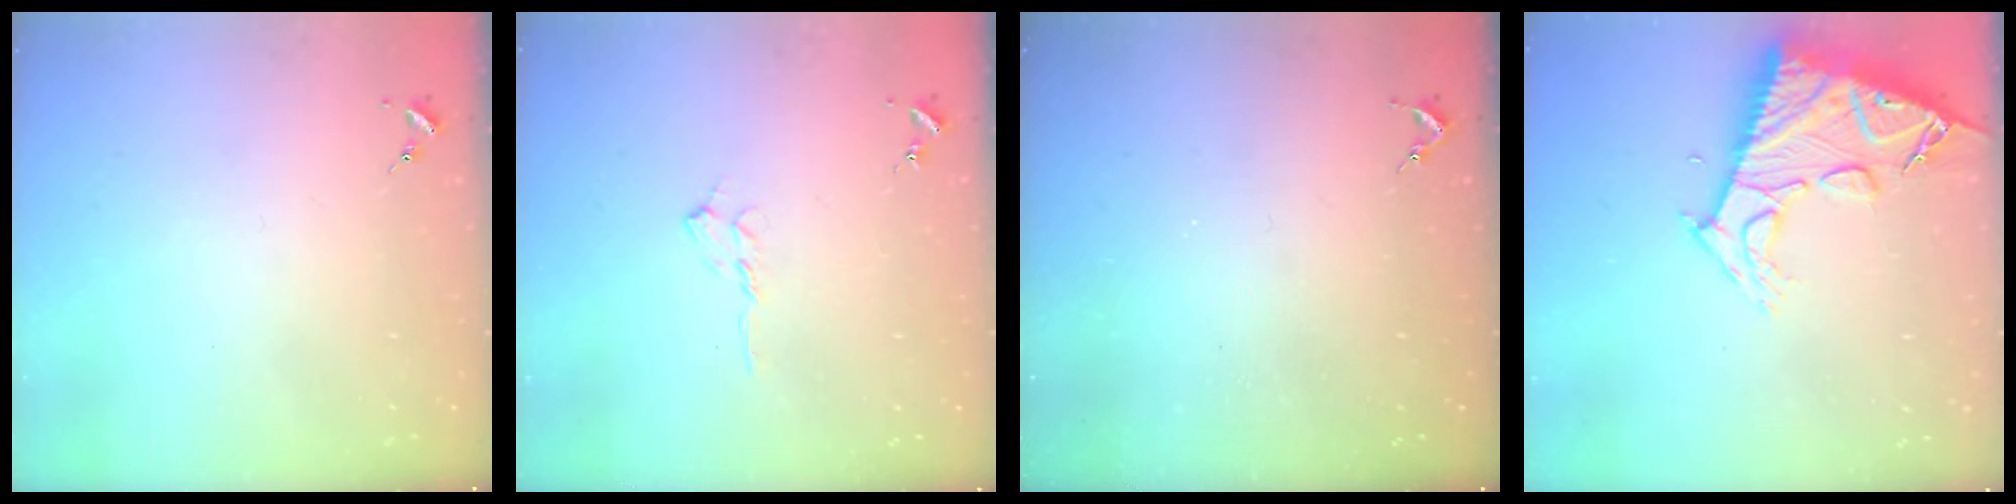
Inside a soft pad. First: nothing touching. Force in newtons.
{"total": 5.7, "press": 5.7, "slide": 0.7}
{"total": 2.5, "press": 2.5, "slide": 0.3}
{"total": 14.6, "press": 14.5, "slide": 1.3}